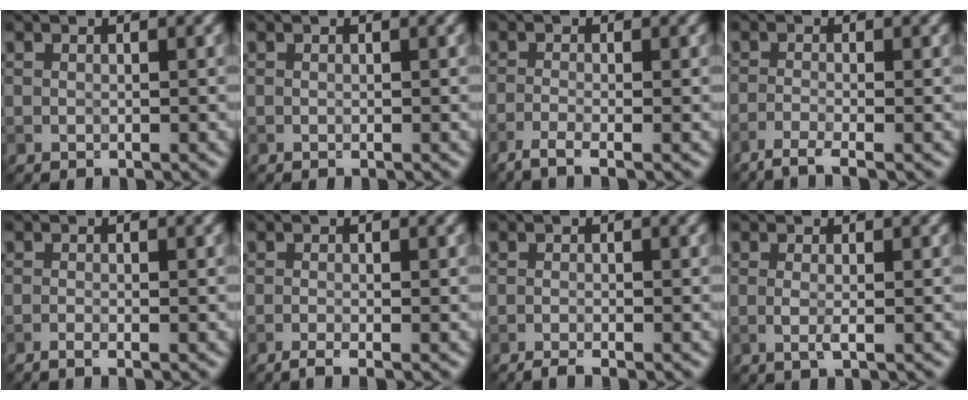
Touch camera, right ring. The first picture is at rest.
{"total": 0.0}
{"total": 2.7, "force": [-1.8, 0.6, 1.9], "torque": [-0.038, -0.005, -0.049]}
{"total": 2.9, "force": [-2.1, 0.6, 2.0], "torque": [-0.038, -0.003, -0.053]}
{"total": 1.1, "force": [-0.7, 0.2, 0.8], "torque": [-0.015, -0.003, -0.017]}
{"total": 1.9, "force": [-1.2, 0.4, 1.4], "torque": [-0.025, -0.005, -0.030]}
{"total": 1.5, "force": [-1.2, 0.2, 0.9], "torque": [-0.015, -0.002, -0.026]}
{"total": 1.2, "force": [-0.1, 0.3, 1.2], "torque": [-0.026, -0.004, -0.004]}